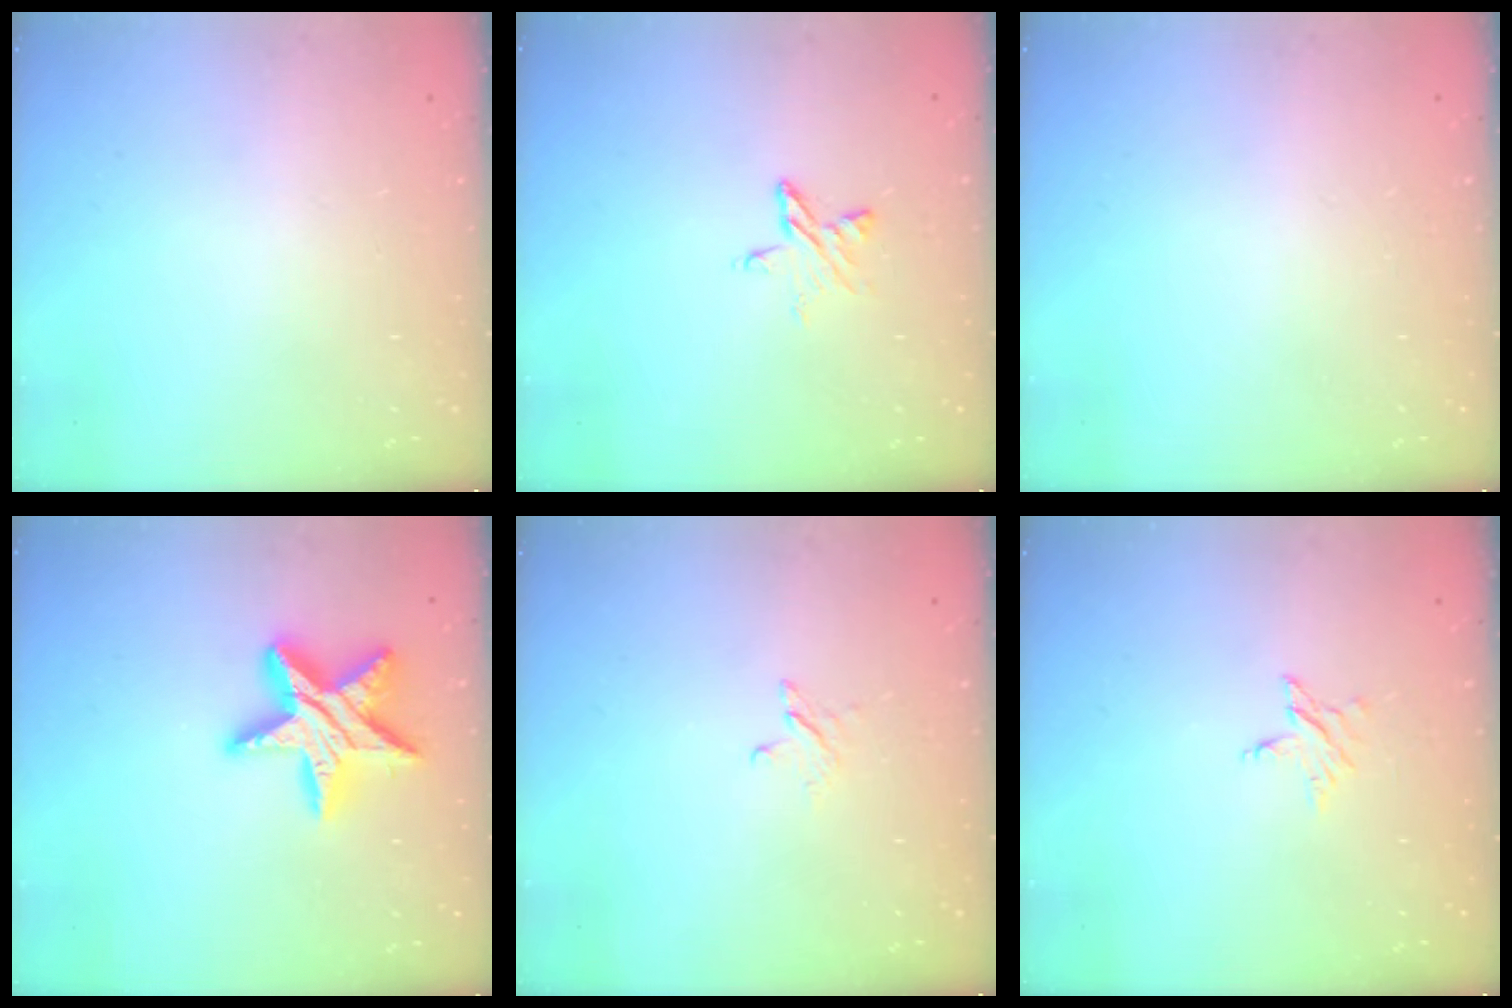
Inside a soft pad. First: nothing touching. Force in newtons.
{"total": 5.6, "press": 5.6, "slide": 0.6}
{"total": 0.0}
{"total": 16.1, "press": 16.1, "slide": 0.9}
{"total": 2.5, "press": 2.5, "slide": 0.3}
{"total": 2.7, "press": 2.7, "slide": 0.2}